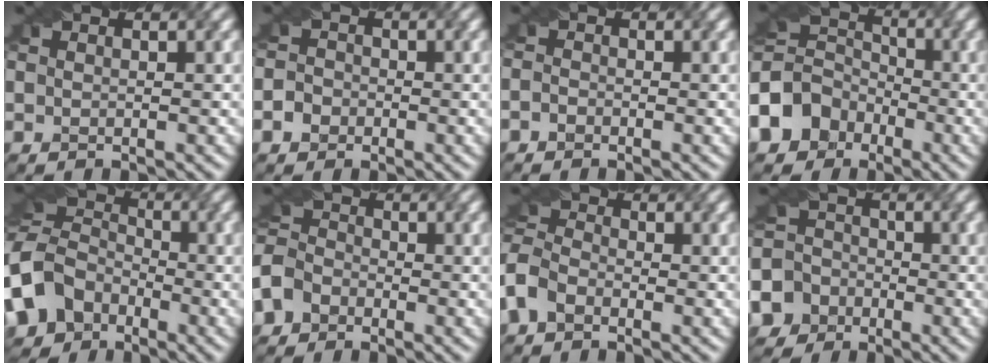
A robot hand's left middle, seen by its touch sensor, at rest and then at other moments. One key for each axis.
{"total": 2.6, "fx": -1.1, "fy": 2.2, "fz": 0.8, "tx": 0.009, "ty": 0.022, "tz": -0.037}
{"total": 1.1, "fx": -1.0, "fy": 0.4, "fz": 0.2, "tx": -0.002, "ty": 0.008, "tz": -0.024}
{"total": 7.0, "fx": -3.8, "fy": 5.4, "fz": 2.5, "tx": -0.057, "ty": 0.014, "tz": -0.083}
{"total": 10.3, "fx": -5.0, "fy": 8.0, "fz": 4.3, "tx": -0.115, "ty": 0.002, "tz": -0.097}
{"total": 6.6, "fx": -4.0, "fy": 4.8, "fz": 2.2, "tx": -0.039, "ty": -0.003, "tz": -0.078}
{"total": 4.3, "fx": -2.7, "fy": 2.5, "fz": 2.2, "tx": -0.054, "ty": 0.017, "tz": -0.066}
{"total": 9.9, "fx": -5.5, "fy": 8.1, "fz": 1.7, "tx": -0.049, "ty": -0.018, "tz": -0.110}